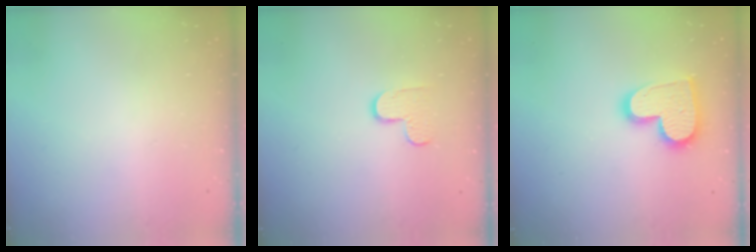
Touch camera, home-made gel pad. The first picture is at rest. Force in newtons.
{"total": 6.0, "press": 5.9, "slide": 0.6}
{"total": 14.5, "press": 14.5, "slide": 1.0}